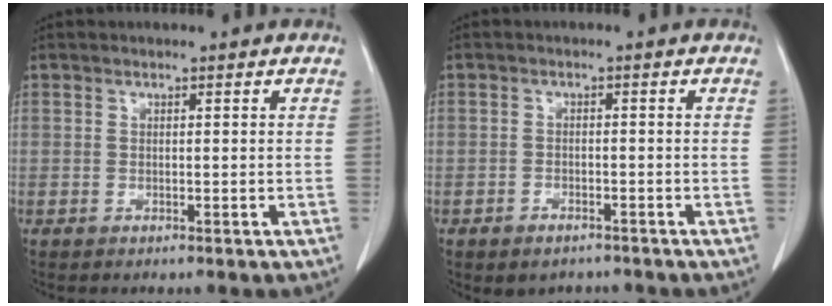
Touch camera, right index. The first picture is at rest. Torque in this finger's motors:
{"motor_torque": [0.04, -0.05, 0.01, 0.02]}